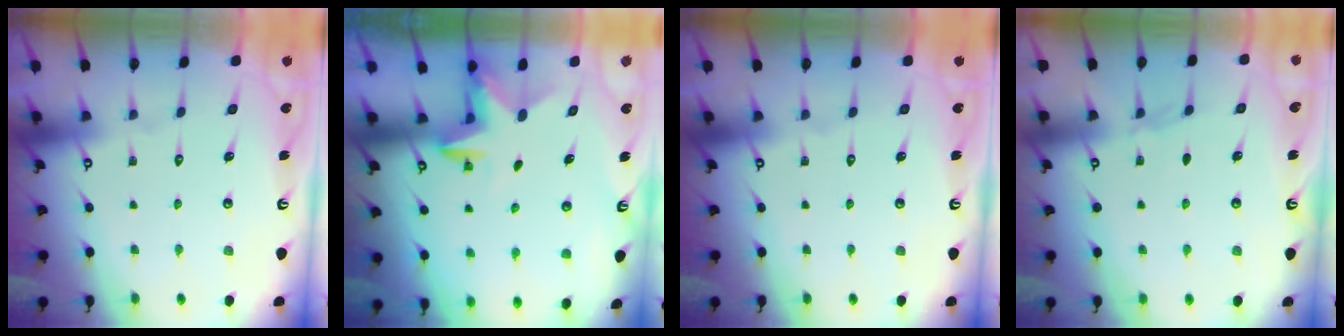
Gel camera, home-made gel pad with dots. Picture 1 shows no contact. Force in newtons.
{"total": 3.2, "press": 3.2, "slide": 0.2}
{"total": 0.0}
{"total": 3.0, "press": 3.0, "slide": 0.5}